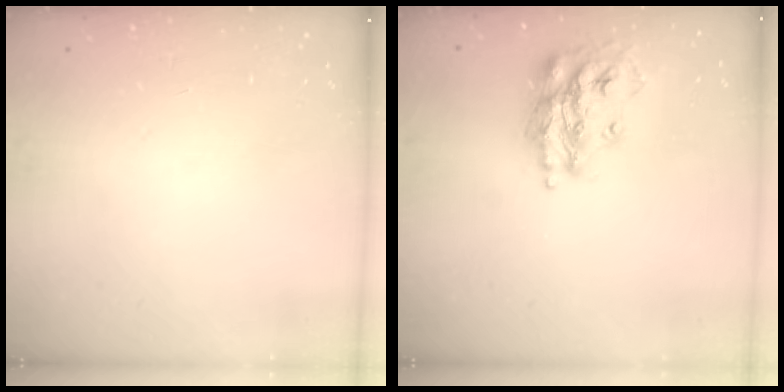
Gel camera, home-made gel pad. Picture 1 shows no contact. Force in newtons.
{"total": 16.1, "press": 16.0, "slide": 1.6}